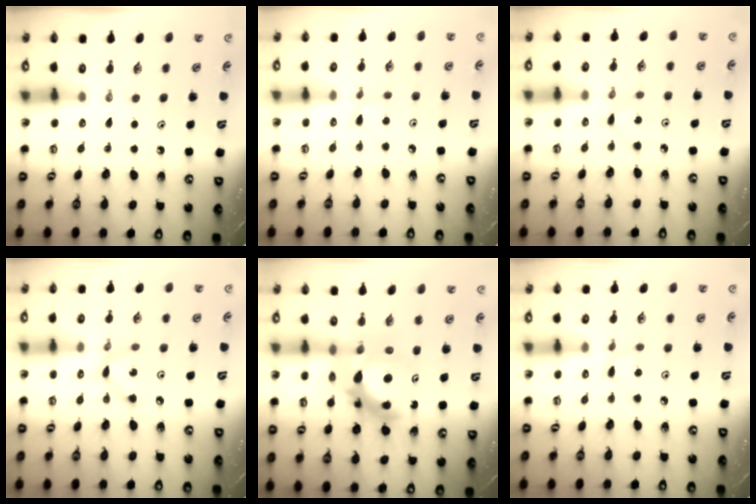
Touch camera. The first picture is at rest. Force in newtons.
{"total": 1.9, "press": 1.9, "slide": 0.2}
{"total": 2.4, "press": 2.4, "slide": 0.3}
{"total": 6.0, "press": 6.0, "slide": 0.2}
{"total": 13.7, "press": 13.7, "slide": 1.0}
{"total": 3.0, "press": 3.0, "slide": 0.4}